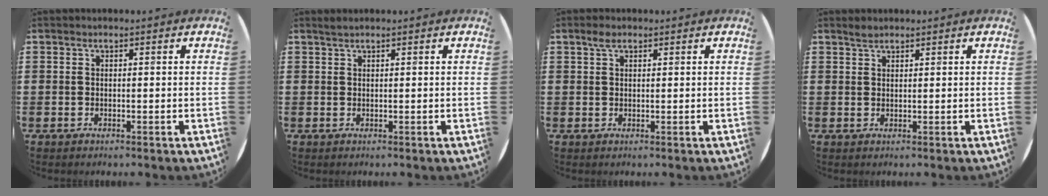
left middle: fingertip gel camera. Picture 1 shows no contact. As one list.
[{"total": 0.6, "force": [0.5, -0.1, 0.2], "torque": [-0.004, -0.001, 0.011]}, {"total": 1.5, "force": [1.0, 0.8, 0.8], "torque": [-0.011, 0.002, 0.016]}, {"total": 1.2, "force": [1.2, 0.3, 0.2], "torque": [-0.005, 0.002, 0.023]}]